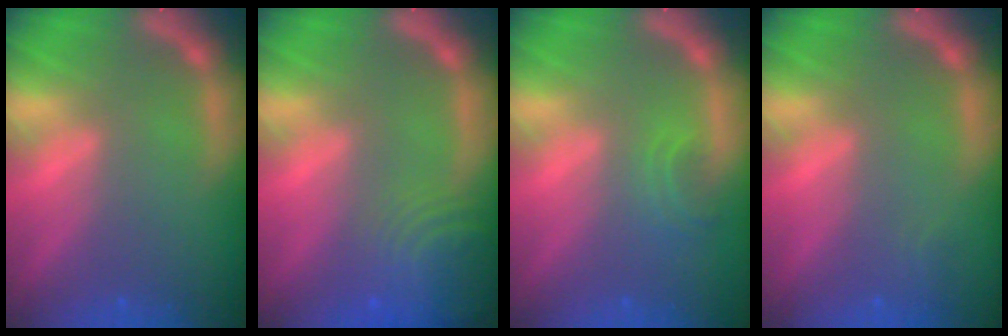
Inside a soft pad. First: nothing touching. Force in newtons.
{"total": 8.0}
{"total": 1.9}
{"total": 0.9}